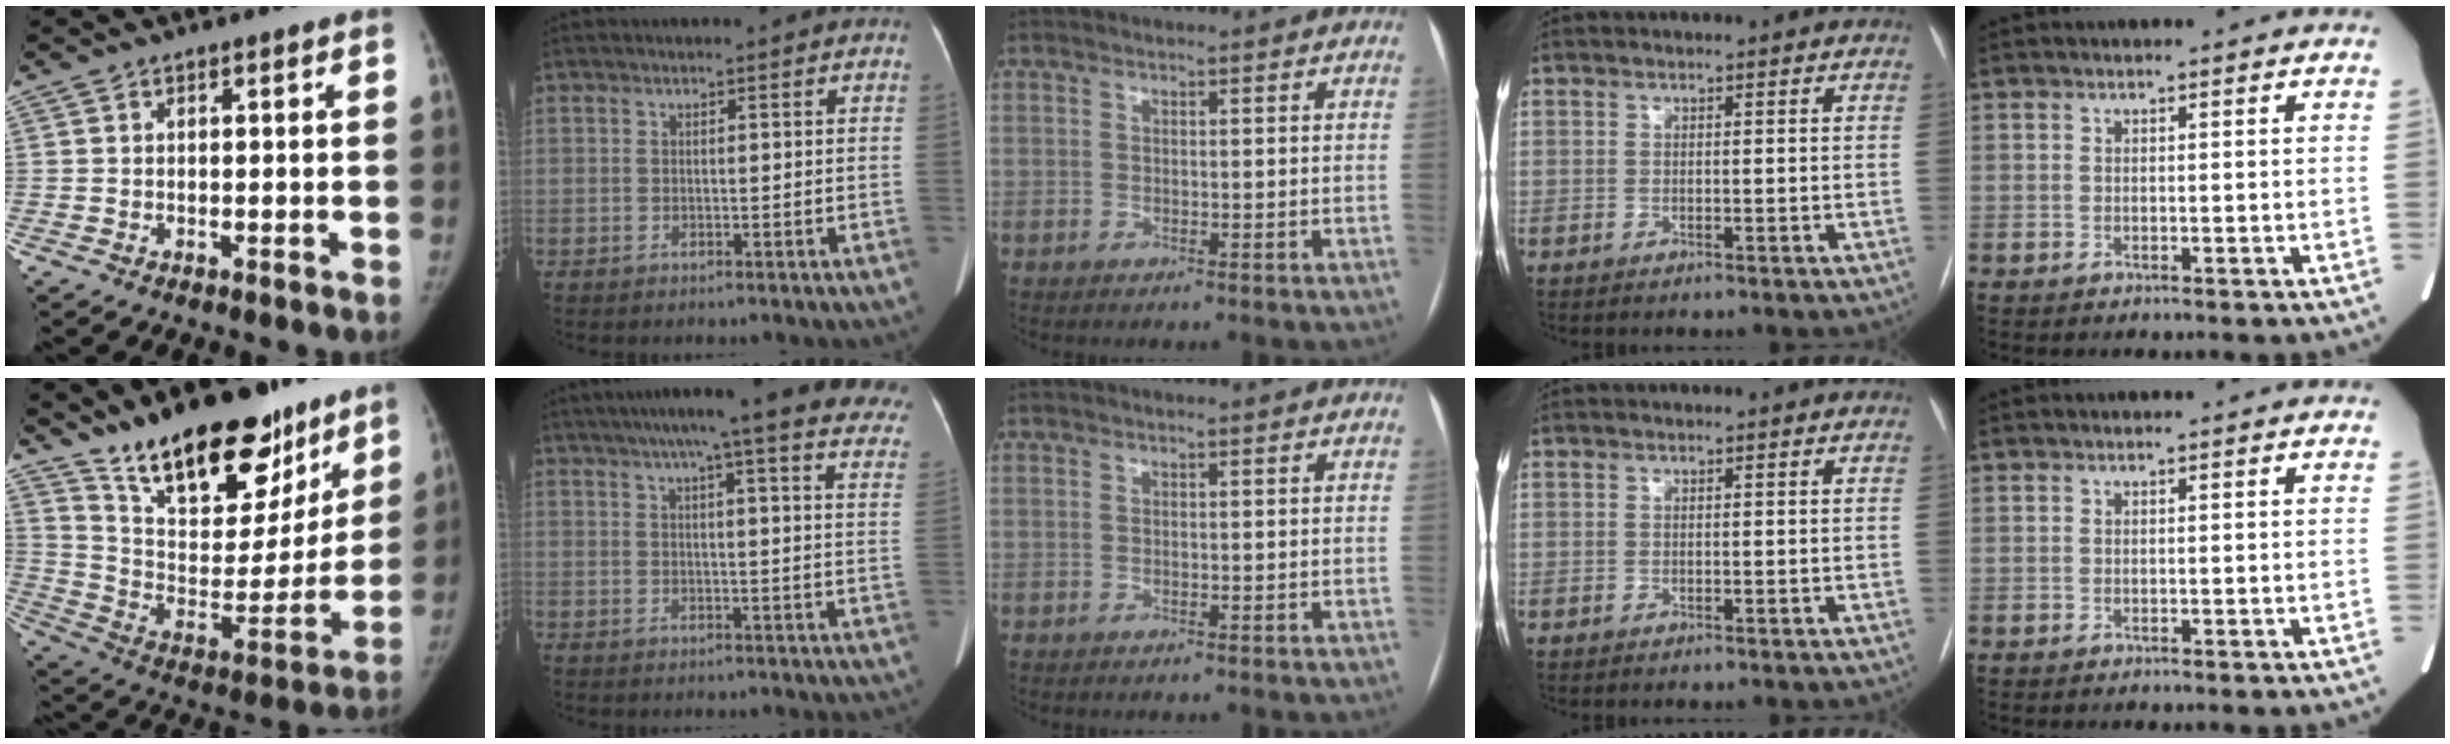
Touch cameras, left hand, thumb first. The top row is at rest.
{"thumb": {"total": 26.1, "force": [18.5, 11.3, 14.6], "torque": [-0.179, -0.087, 0.300]}, "index": {"total": 27.7, "force": [23.7, 2.5, 14.1], "torque": [-0.160, -0.031, 0.270]}}